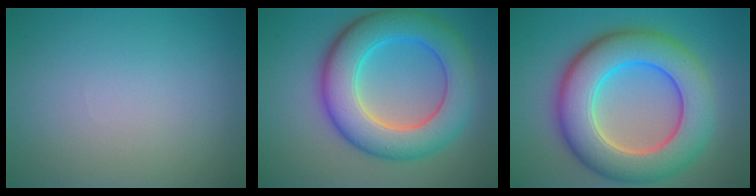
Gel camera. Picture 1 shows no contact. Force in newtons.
{"total": 9.3, "press": 9.3, "slide": 0.1}
{"total": 10.7, "press": 10.7, "slide": 0.6}